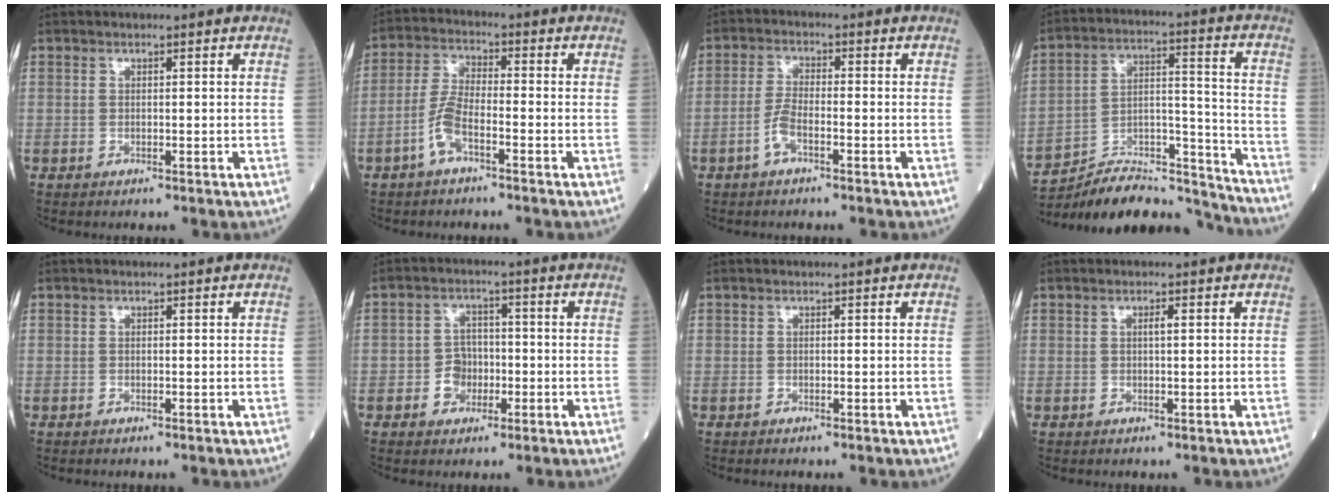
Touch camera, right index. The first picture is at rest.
{"total": 5.3, "force": [-2.7, 1.5, 4.3], "torque": [-0.096, 0.006, -0.058]}
{"total": 3.5, "force": [-1.8, 1.0, 2.9], "torque": [-0.062, 0.004, -0.039]}
{"total": 18.3, "force": [-17.8, 2.2, 3.7], "torque": [-0.071, 0.036, -0.287]}
{"total": 0.0}
{"total": 4.3, "force": [-1.3, 3.6, 1.8], "torque": [-0.026, 0.011, -0.022]}
{"total": 0.0}
{"total": 0.9, "force": [0.2, 0.1, 0.9], "torque": [-0.017, 0.003, 0.003]}